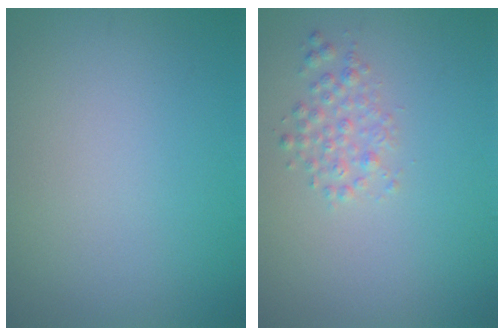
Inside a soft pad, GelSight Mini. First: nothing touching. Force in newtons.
{"total": 1.8, "press": 1.8, "slide": 0.1}